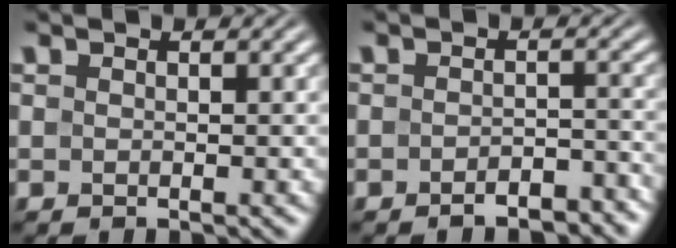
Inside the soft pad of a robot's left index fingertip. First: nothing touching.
{"total": 3.1, "force": [-2.5, 1.1, 1.6], "torque": [-0.019, 0.006, -0.033]}